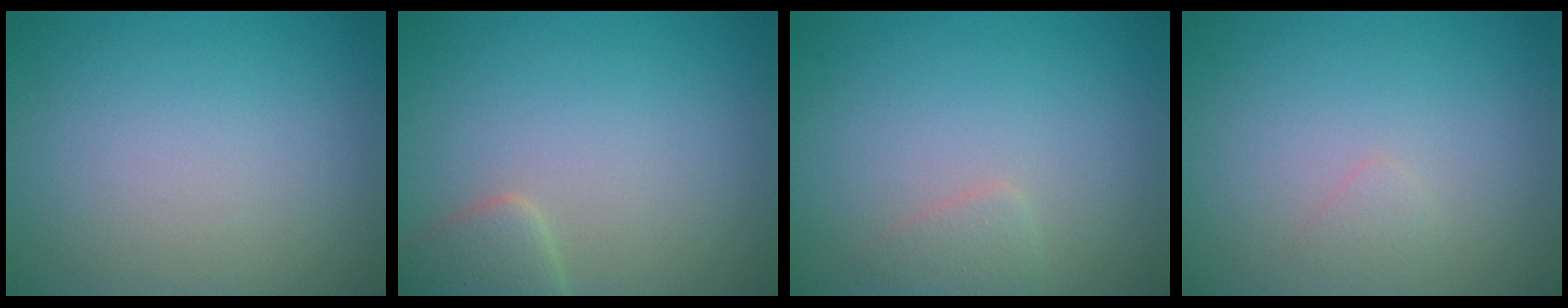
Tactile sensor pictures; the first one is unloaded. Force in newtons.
{"total": 2.5, "press": 2.5, "slide": 0.2}
{"total": 1.2, "press": 1.2, "slide": 0.1}
{"total": 0.7, "press": 0.7, "slide": 0.0}